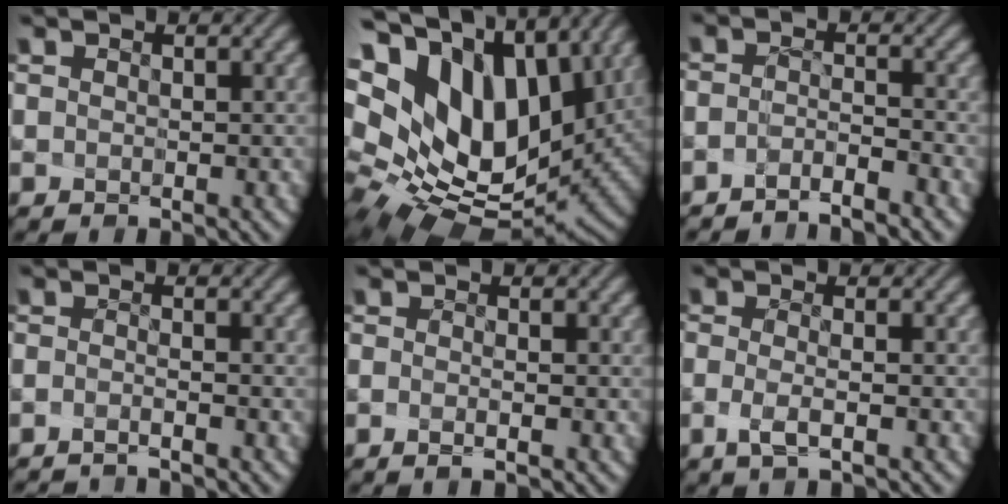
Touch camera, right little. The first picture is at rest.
{"total": 16.5, "force": [5.4, 10.5, 11.4], "torque": [-0.228, -0.002, 0.124]}
{"total": 3.2, "force": [-2.8, -1.4, -0.2], "torque": [0.002, -0.017, -0.041]}
{"total": 2.4, "force": [-2.0, -1.4, -0.4], "torque": [0.007, -0.024, -0.023]}
{"total": 1.2, "force": [-0.9, -0.5, 0.6], "torque": [0.007, -0.019, -0.009]}
{"total": 2.0, "force": [-1.7, -0.9, 0.7], "torque": [-0.020, -0.024, -0.022]}